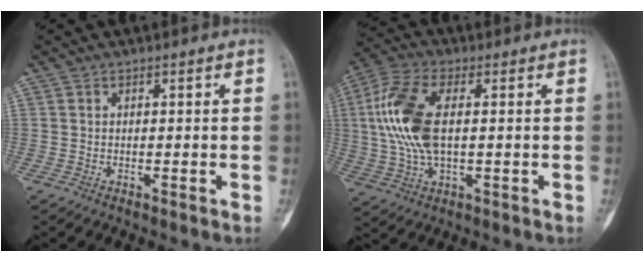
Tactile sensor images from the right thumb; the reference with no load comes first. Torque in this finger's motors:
{"motor_torque": [-0.45, 1.20, 0.92, 0.72, 0.23]}